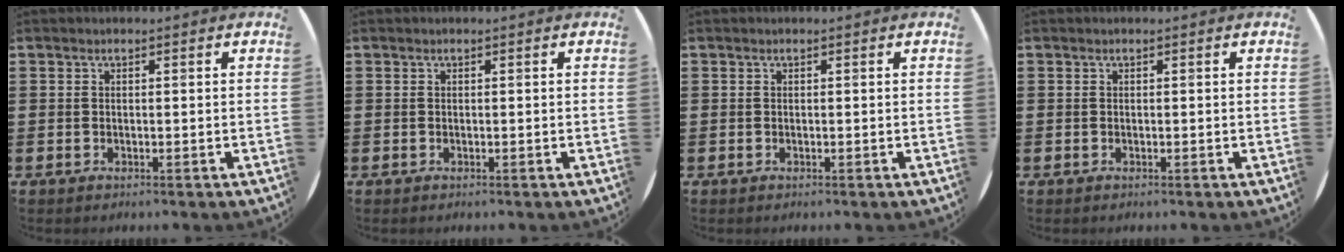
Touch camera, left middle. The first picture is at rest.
{"total": 0.0}
{"total": 0.0}
{"total": 0.0}